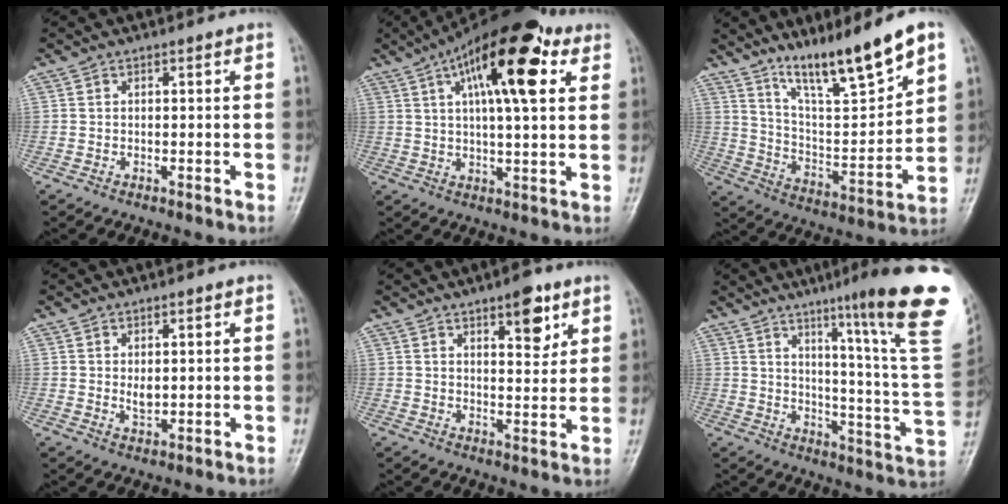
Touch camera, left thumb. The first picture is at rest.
{"total": 18.3, "force": [7.4, 6.5, 15.5], "torque": [-0.225, 0.003, 0.107]}
{"total": 16.4, "force": [11.5, 2.4, 11.5], "torque": [-0.173, -0.070, 0.209]}
{"total": 2.7, "force": [0.6, 1.4, 2.2], "torque": [-0.030, -0.009, 0.013]}
{"total": 7.1, "force": [4.2, 2.8, 5.0], "torque": [-0.050, -0.024, 0.057]}
{"total": 23.1, "force": [13.3, 0.6, 18.8], "torque": [-0.238, -0.082, 0.181]}